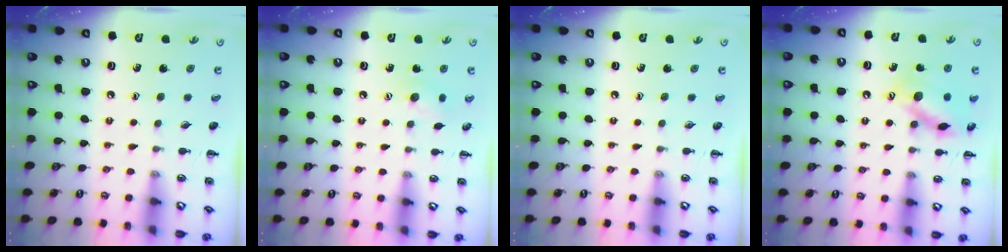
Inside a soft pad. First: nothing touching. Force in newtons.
{"total": 6.9, "press": 6.8, "slide": 1.4}
{"total": 0.0}
{"total": 13.9, "press": 13.9, "slide": 1.1}